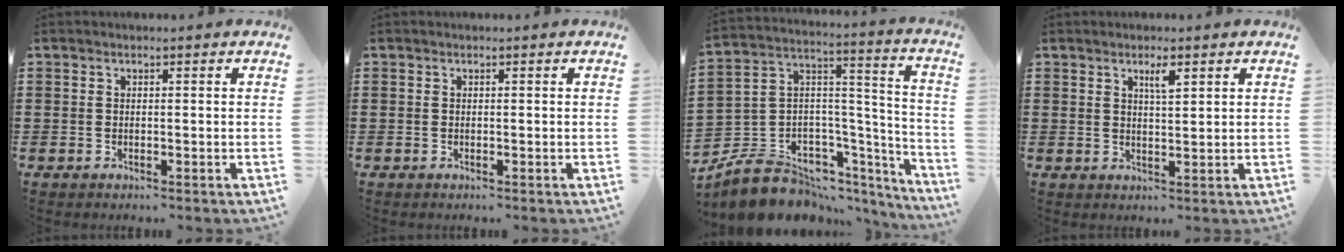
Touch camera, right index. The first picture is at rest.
{"total": 0.0}
{"total": 8.7, "force": [-6.3, 5.6, 1.7], "torque": [-0.052, 0.000, -0.113]}
{"total": 2.6, "force": [1.5, 0.5, 2.0], "torque": [-0.035, 0.000, 0.023]}